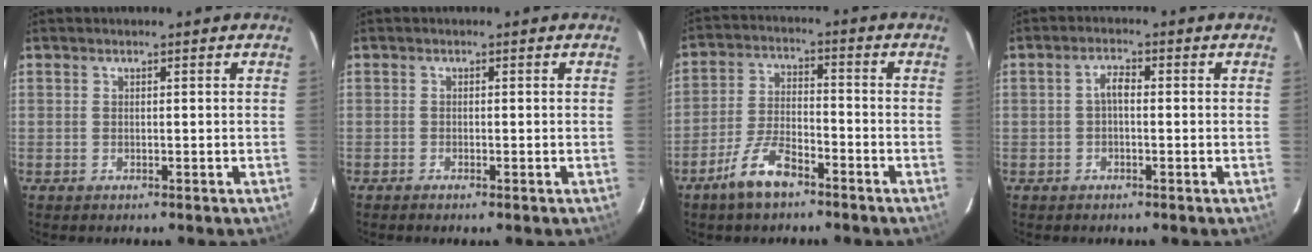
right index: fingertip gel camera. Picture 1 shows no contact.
{"total": 0.7, "force": [-0.5, 0.1, 0.4], "torque": [-0.010, 0.000, -0.011]}
{"total": 8.5, "force": [-5.9, 3.0, 5.2], "torque": [-0.117, 0.004, -0.110]}
{"total": 2.2, "force": [-0.3, 1.0, 2.0], "torque": [-0.040, 0.011, -0.007]}